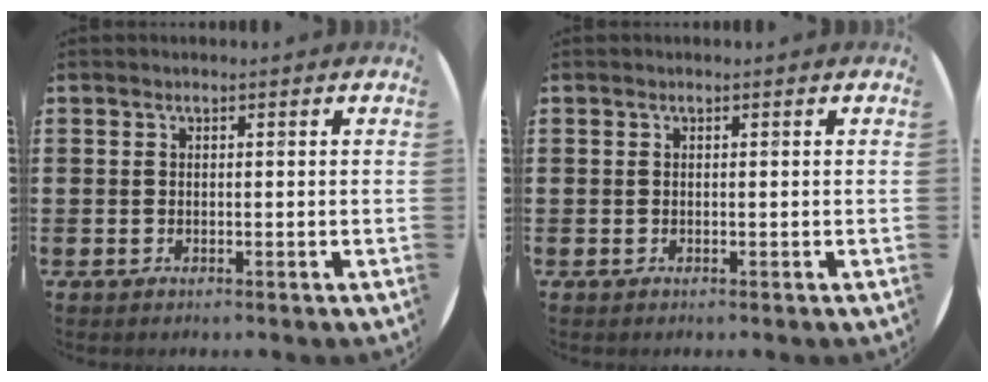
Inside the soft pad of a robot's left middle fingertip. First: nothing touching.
{"total": 0.0}